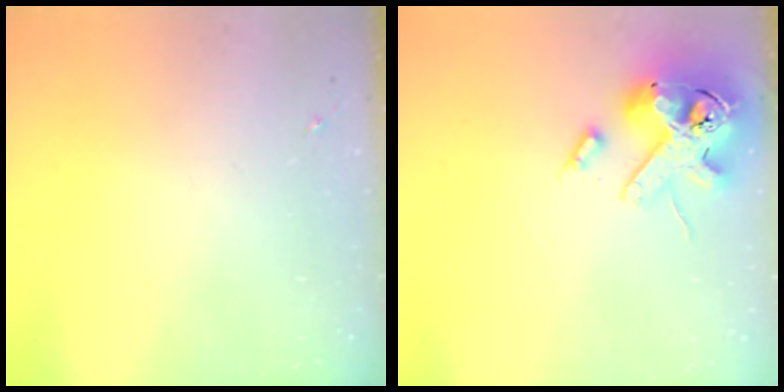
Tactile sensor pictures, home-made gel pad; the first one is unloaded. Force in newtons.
{"total": 15.9, "press": 15.7, "slide": 2.7}